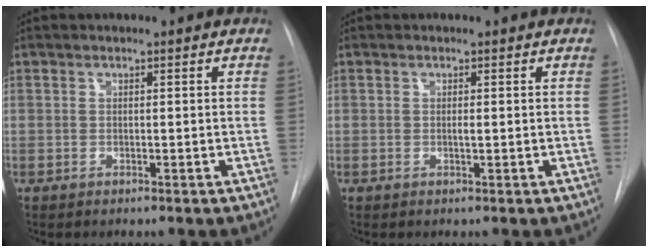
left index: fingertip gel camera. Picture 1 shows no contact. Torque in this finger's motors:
{"motor_torque": [0.20, 0.05, -0.01, 0.00]}